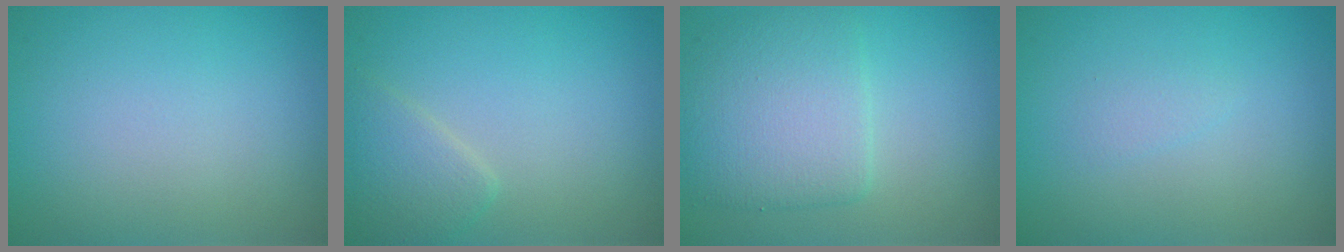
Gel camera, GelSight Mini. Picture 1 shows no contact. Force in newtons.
{"total": 2.2, "press": 2.2, "slide": 0.1}
{"total": 4.9, "press": 4.8, "slide": 0.3}
{"total": 0.7, "press": 0.7, "slide": 0.1}